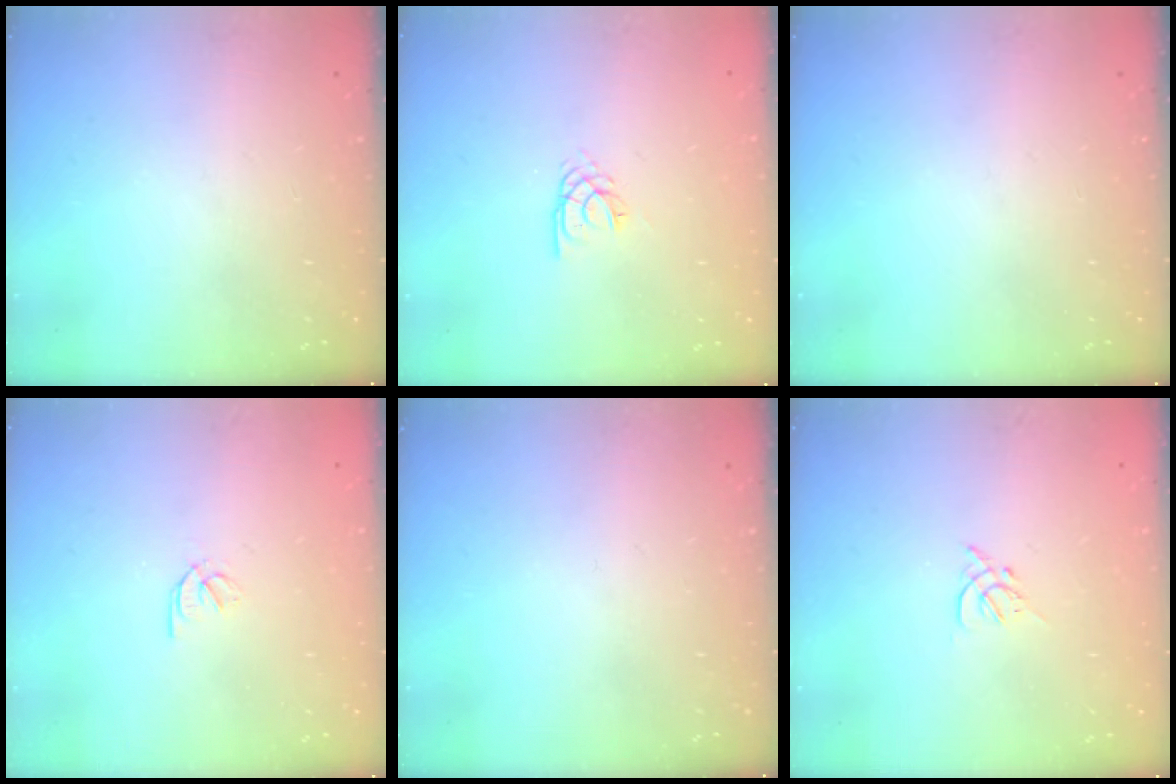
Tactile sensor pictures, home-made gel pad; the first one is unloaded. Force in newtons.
{"total": 2.2, "press": 2.2, "slide": 0.3}
{"total": 0.0}
{"total": 1.9, "press": 1.9, "slide": 0.3}
{"total": 0.0}
{"total": 2.7, "press": 2.6, "slide": 0.7}